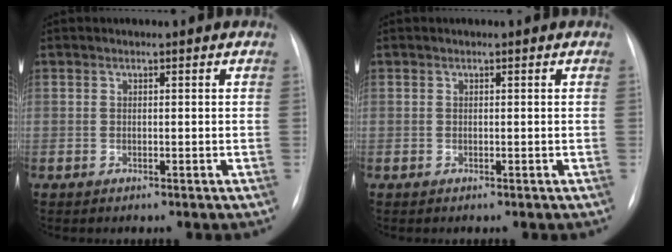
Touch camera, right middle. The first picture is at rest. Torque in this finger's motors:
{"motor_torque": [0.00, 0.00, 0.00, 0.00]}